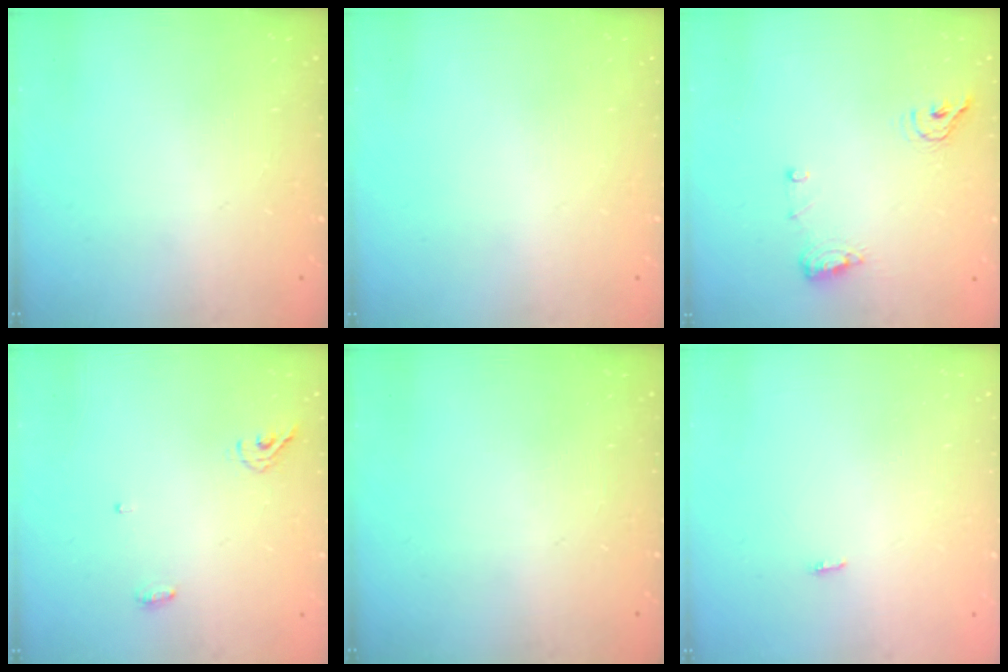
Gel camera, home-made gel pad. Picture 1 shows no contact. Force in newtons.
{"total": 0.0}
{"total": 8.2, "press": 8.1, "slide": 1.5}
{"total": 4.9, "press": 4.8, "slide": 1.0}
{"total": 0.0}
{"total": 2.8, "press": 1.8, "slide": 2.2}